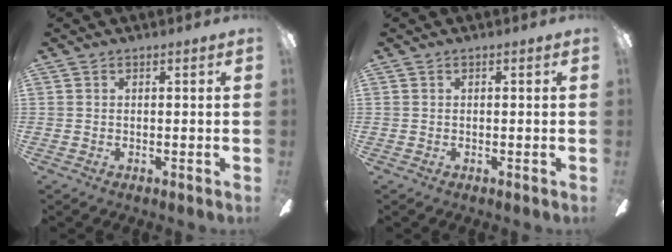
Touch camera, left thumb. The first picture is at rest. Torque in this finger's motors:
{"motor_torque": [0.00, 0.00, -0.06, 0.06, 0.00]}